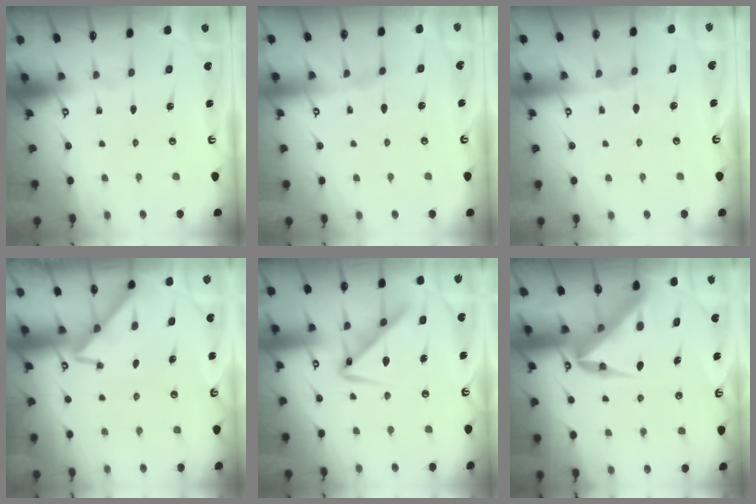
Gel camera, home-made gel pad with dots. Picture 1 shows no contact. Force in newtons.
{"total": 2.5, "press": 2.5, "slide": 0.4}
{"total": 1.7, "press": 1.7, "slide": 0.4}
{"total": 3.3, "press": 3.2, "slide": 0.6}
{"total": 11.4, "press": 11.4, "slide": 0.2}
{"total": 7.7, "press": 7.7, "slide": 0.5}